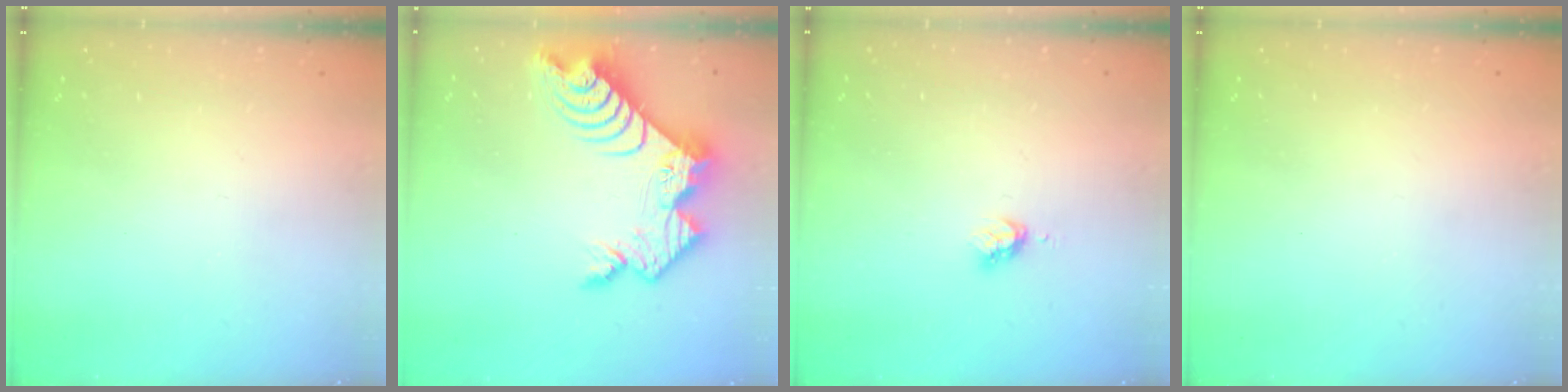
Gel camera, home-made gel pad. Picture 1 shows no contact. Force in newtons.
{"total": 13.4, "press": 13.4, "slide": 1.2}
{"total": 2.9, "press": 2.8, "slide": 0.4}
{"total": 0.0}